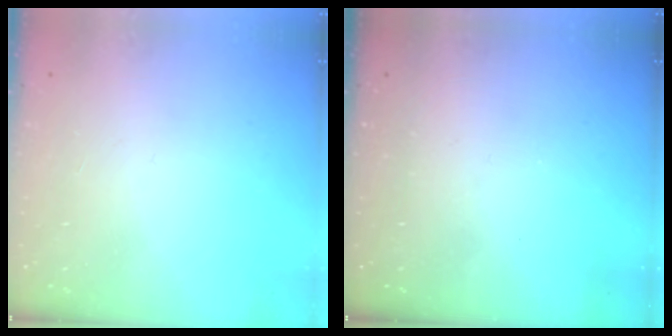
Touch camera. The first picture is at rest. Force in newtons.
{"total": 0.0}